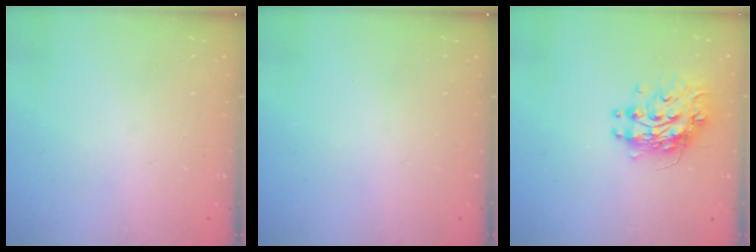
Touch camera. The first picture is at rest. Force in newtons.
{"total": 0.0}
{"total": 10.7, "press": 10.7, "slide": 0.9}